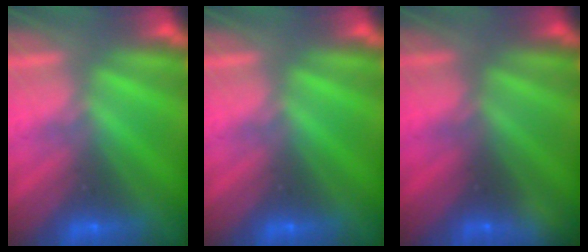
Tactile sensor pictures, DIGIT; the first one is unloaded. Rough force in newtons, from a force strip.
{"total": 0.0}
{"total": 2.3}